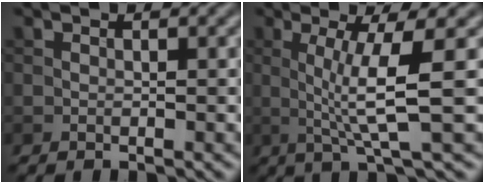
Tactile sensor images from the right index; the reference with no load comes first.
{"total": 5.5, "force": [0.5, 0.7, 5.4], "torque": [-0.098, -0.001, 0.011]}